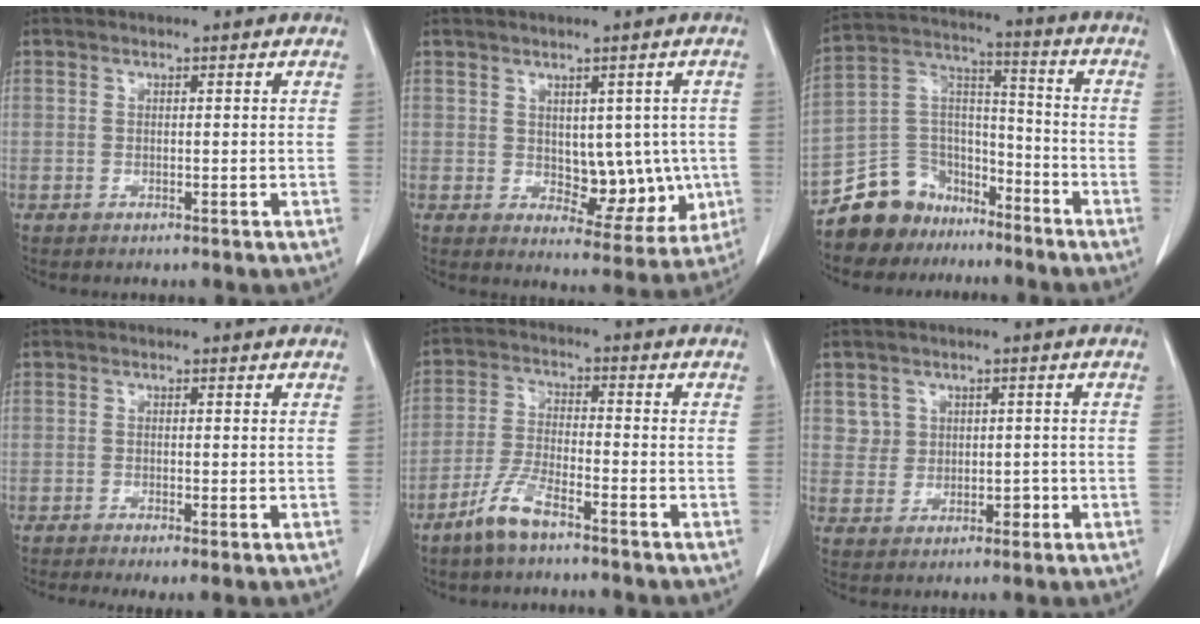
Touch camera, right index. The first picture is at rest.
{"total": 8.3, "force": [-0.1, 5.0, 6.6], "torque": [-0.063, 0.004, 0.015]}
{"total": 11.5, "force": [-9.0, 6.9, 1.6], "torque": [-0.040, 0.062, -0.163]}
{"total": 2.8, "force": [-1.7, 0.6, 2.2], "torque": [-0.035, -0.009, -0.028]}
{"total": 6.1, "force": [-4.6, 0.8, 3.9], "torque": [-0.092, -0.008, -0.094]}
{"total": 3.7, "force": [0.6, 3.6, 0.8], "torque": [0.000, 0.004, 0.014]}